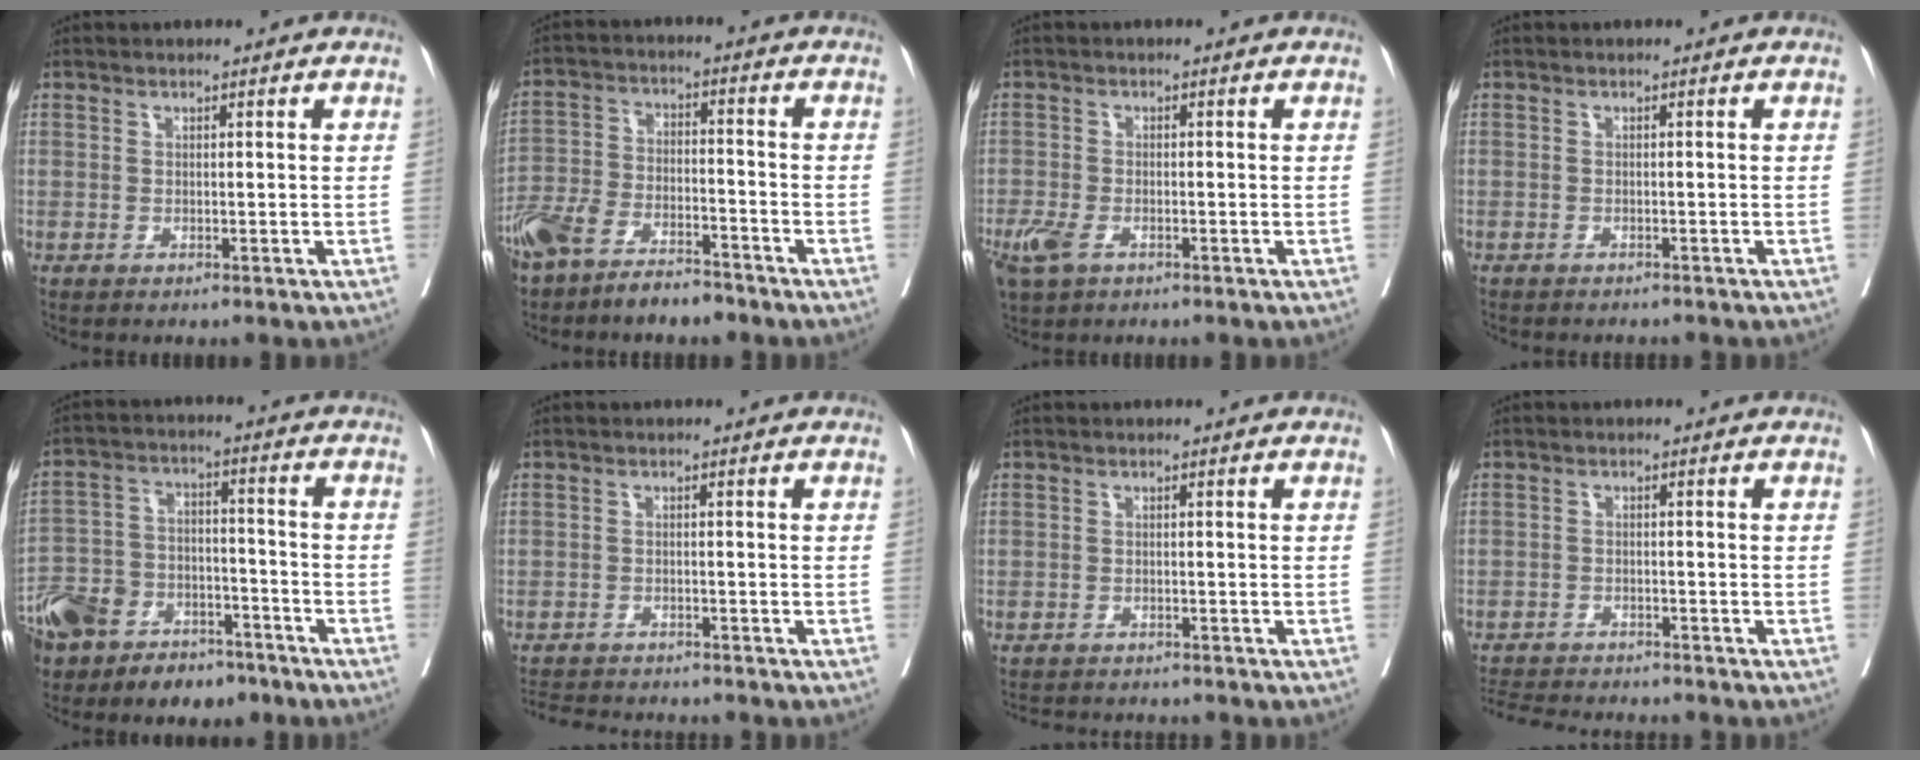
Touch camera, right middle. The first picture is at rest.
{"total": 10.2, "force": [-8.3, 3.6, 4.8], "torque": [-0.098, 0.000, -0.154]}
{"total": 5.0, "force": [-2.8, 2.6, 3.3], "torque": [-0.072, -0.008, -0.050]}
{"total": 4.1, "force": [-3.7, 1.0, 1.3], "torque": [-0.018, -0.003, -0.047]}
{"total": 19.6, "force": [-14.0, 10.3, 9.1], "torque": [-0.223, -0.003, -0.233]}
{"total": 6.2, "force": [-5.9, 1.3, 1.3], "torque": [-0.017, -0.005, -0.090]}
{"total": 4.1, "force": [-4.0, 1.0, 0.5], "torque": [-0.003, -0.008, -0.059]}
{"total": 7.8, "force": [-7.4, 1.3, 2.0], "torque": [-0.032, -0.006, -0.113]}